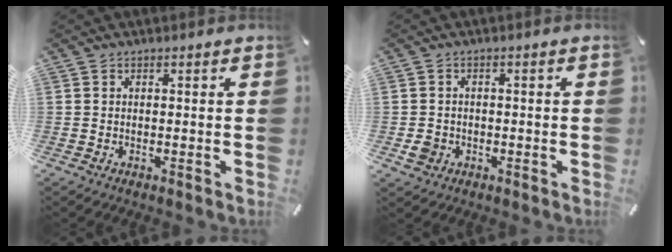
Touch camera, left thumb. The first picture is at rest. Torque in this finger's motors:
{"motor_torque": [0.11, 0.67, 0.05, -0.05, 0.08]}